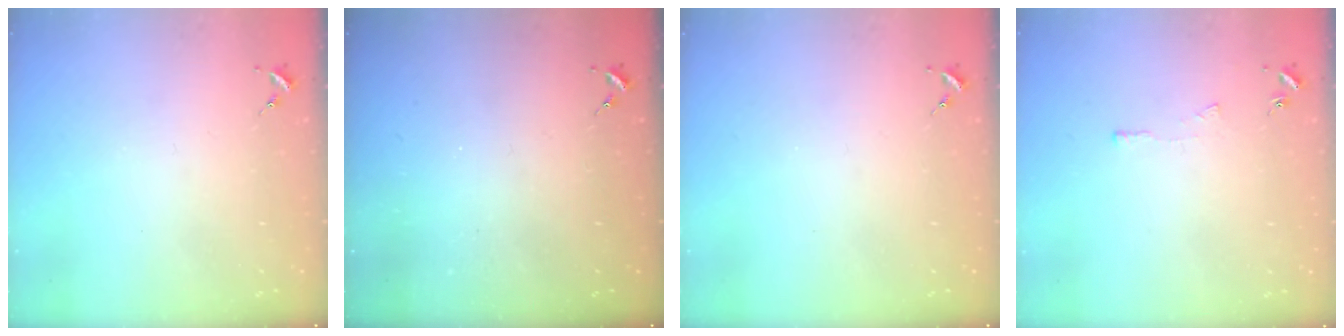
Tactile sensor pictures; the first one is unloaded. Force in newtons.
{"total": 0.0}
{"total": 0.0}
{"total": 3.6, "press": 3.6, "slide": 0.4}